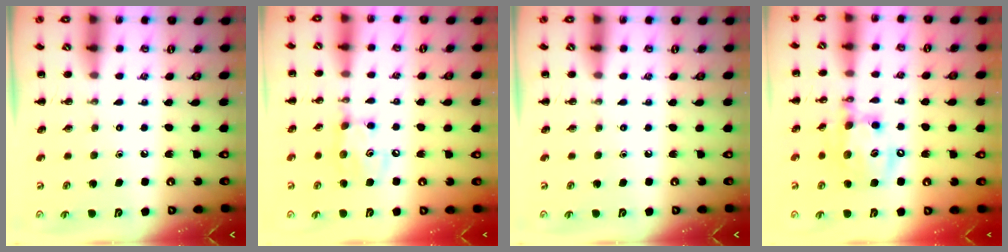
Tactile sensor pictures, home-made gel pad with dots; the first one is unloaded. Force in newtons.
{"total": 7.0, "press": 6.9, "slide": 0.9}
{"total": 0.0}
{"total": 14.7, "press": 14.3, "slide": 3.2}